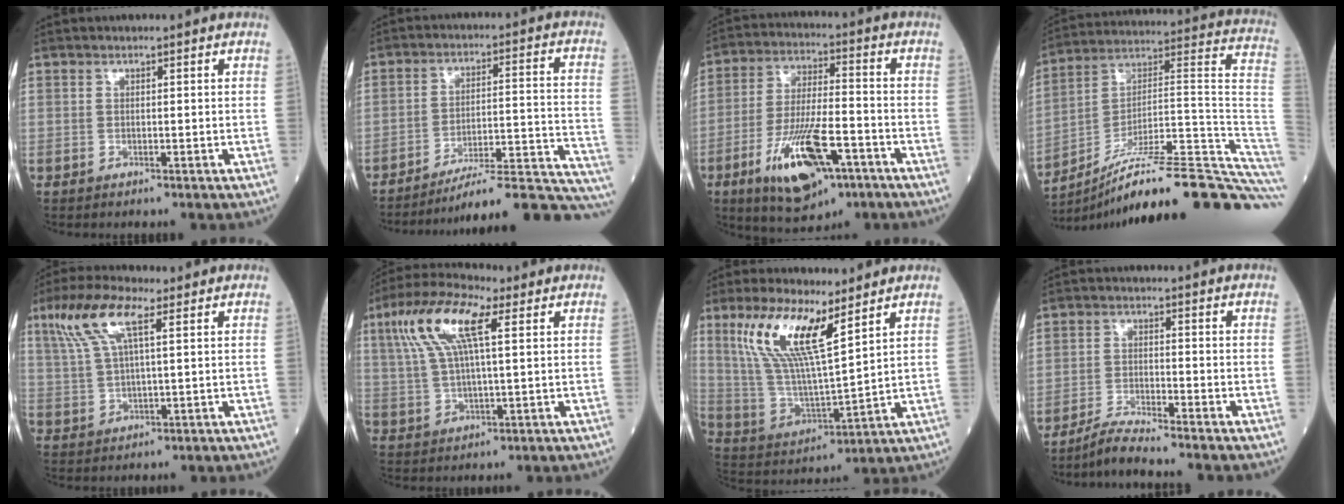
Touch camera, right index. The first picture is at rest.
{"total": 23.0, "force": [-21.5, 0.2, 8.2], "torque": [-0.038, 0.015, -0.290]}
{"total": 14.6, "force": [-6.8, 4.5, 12.1], "torque": [-0.232, -0.011, -0.108]}
{"total": 28.5, "force": [-21.9, 0.9, 18.2], "torque": [-0.160, 0.034, -0.329]}
{"total": 9.2, "force": [4.6, 2.0, 7.7], "torque": [-0.172, 0.022, 0.094]}
{"total": 11.9, "force": [4.7, 2.8, 10.6], "torque": [-0.229, 0.028, 0.089]}
{"total": 14.2, "force": [7.8, 2.8, 11.5], "torque": [-0.245, 0.005, 0.157]}
{"total": 4.6, "force": [-4.2, -1.1, 1.6], "torque": [-0.036, -0.022, -0.082]}